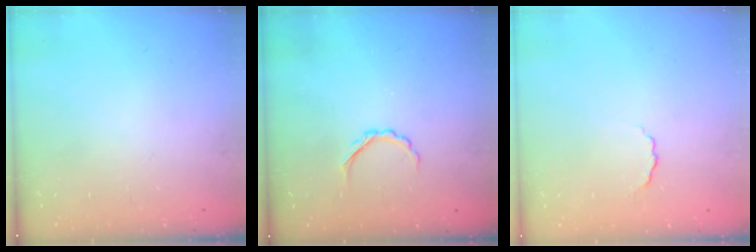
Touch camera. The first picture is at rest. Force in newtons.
{"total": 2.9, "press": 2.8, "slide": 0.9}
{"total": 2.6, "press": 2.5, "slide": 0.8}